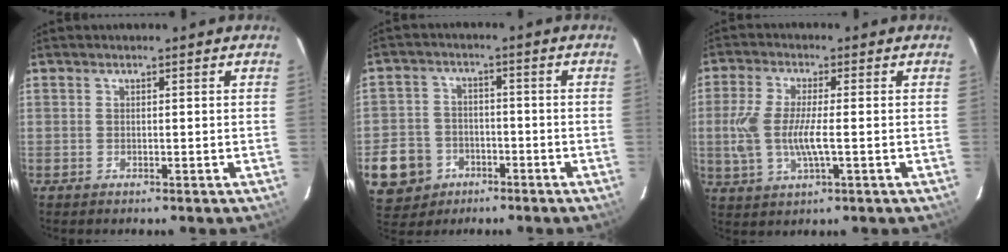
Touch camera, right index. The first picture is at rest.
{"total": 10.7, "force": [-4.7, 9.1, 3.1], "torque": [-0.103, 0.016, -0.064]}
{"total": 8.5, "force": [-1.1, 2.5, 8.1], "torque": [-0.173, -0.007, -0.022]}